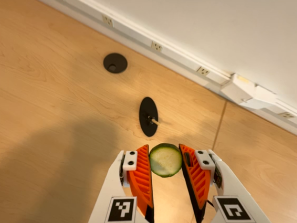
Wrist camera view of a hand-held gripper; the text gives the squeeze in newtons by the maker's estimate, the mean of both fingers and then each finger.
{"total": 10.0, "left": 9.9, "right": 10.1}